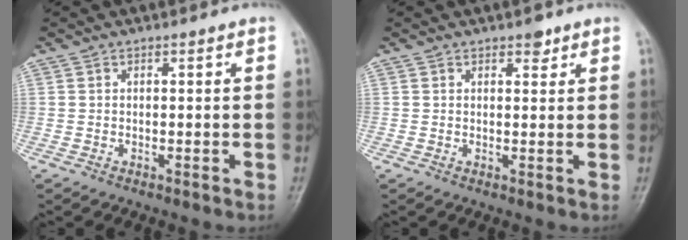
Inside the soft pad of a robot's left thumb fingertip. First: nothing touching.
{"total": 2.3, "force": [1.6, 1.1, 1.2], "torque": [-0.005, -0.008, 0.020]}